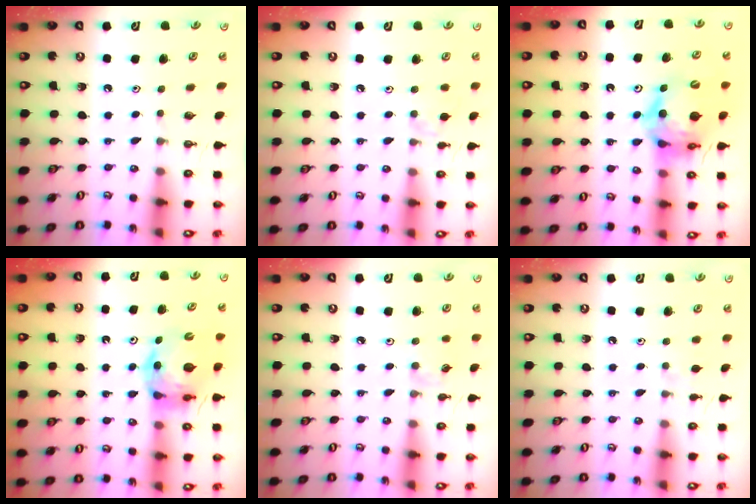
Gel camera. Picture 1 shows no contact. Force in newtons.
{"total": 5.9, "press": 5.9, "slide": 0.6}
{"total": 14.9, "press": 14.8, "slide": 1.7}
{"total": 10.9, "press": 10.8, "slide": 1.2}
{"total": 4.0, "press": 3.9, "slide": 0.6}
{"total": 2.8, "press": 2.7, "slide": 0.5}